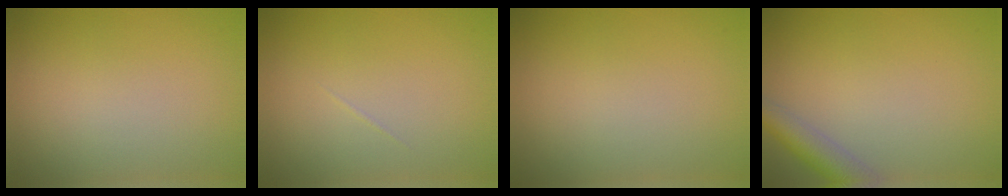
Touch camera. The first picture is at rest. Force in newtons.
{"total": 0.0}
{"total": 0.0}
{"total": 3.4, "press": 3.4, "slide": 0.2}